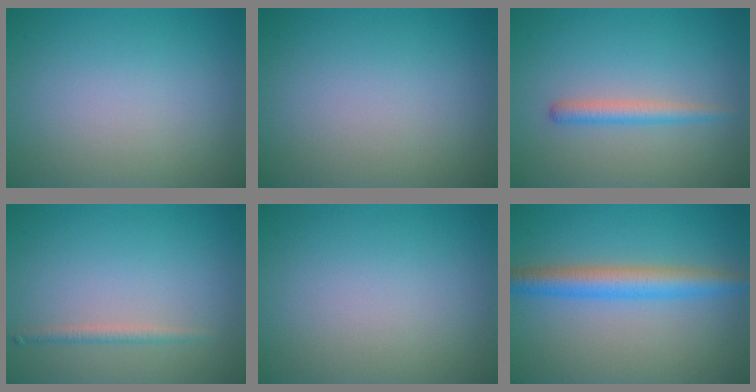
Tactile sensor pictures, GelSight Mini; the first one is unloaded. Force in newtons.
{"total": 0.0}
{"total": 1.9, "press": 1.8, "slide": 0.2}
{"total": 1.1, "press": 1.1, "slide": 0.0}
{"total": 0.0}
{"total": 4.1, "press": 4.1, "slide": 0.1}